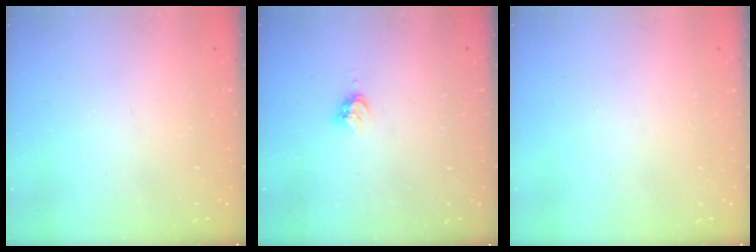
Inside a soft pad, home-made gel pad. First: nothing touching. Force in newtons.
{"total": 3.2, "press": 3.2, "slide": 0.5}
{"total": 0.0}